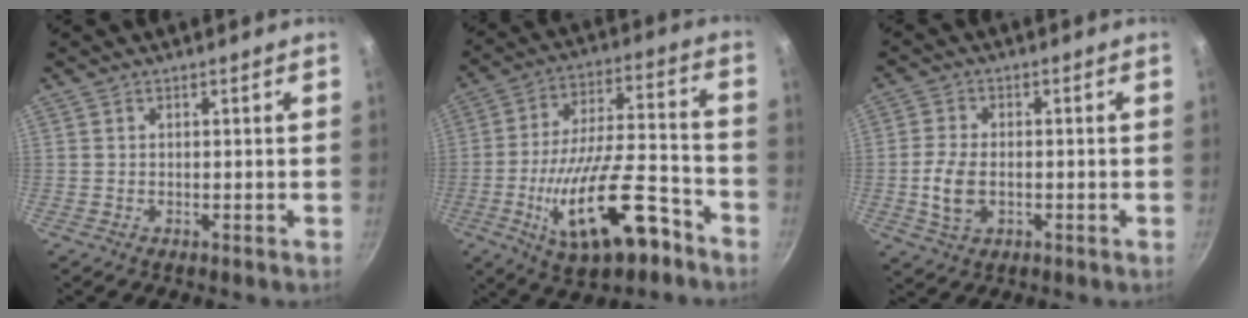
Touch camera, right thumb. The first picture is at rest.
{"total": 20.6, "force": [-9.5, 8.1, 16.5], "torque": [-0.260, 0.047, -0.149]}
{"total": 6.5, "force": [-1.1, 4.1, 4.9], "torque": [-0.098, 0.008, -0.020]}